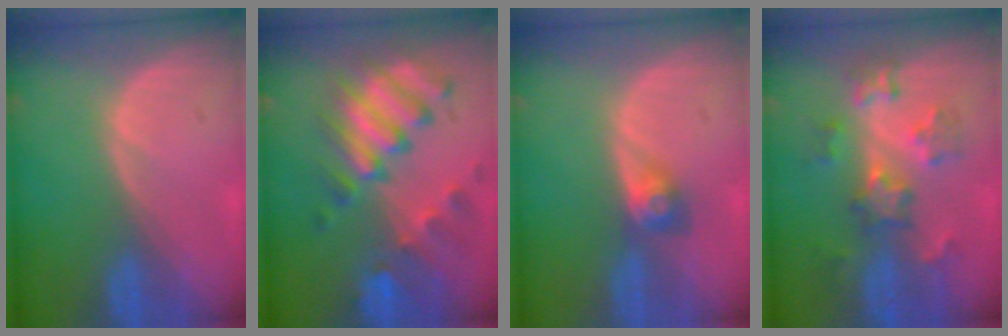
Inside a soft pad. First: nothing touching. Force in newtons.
{"total": 10.5, "press": 9.1, "slide": 5.2}
{"total": 3.0, "press": 2.6, "slide": 1.5}
{"total": 6.7, "press": 6.7, "slide": 0.6}